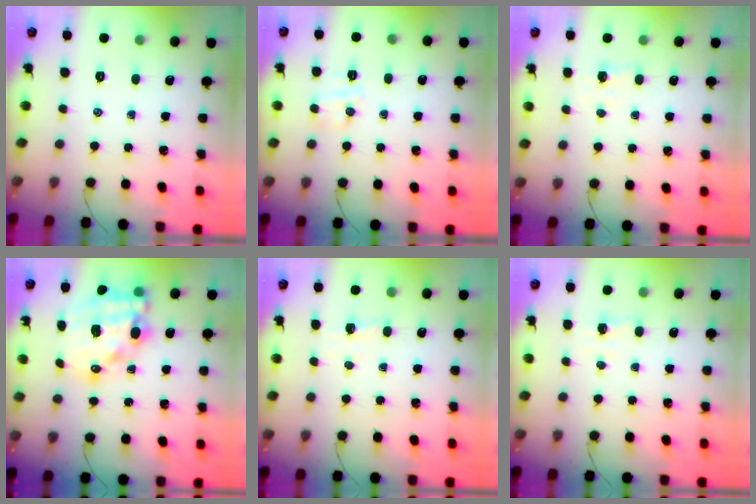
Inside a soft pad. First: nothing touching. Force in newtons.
{"total": 4.0, "press": 3.9, "slide": 0.8}
{"total": 1.8, "press": 1.7, "slide": 0.6}
{"total": 15.0, "press": 14.6, "slide": 3.2}
{"total": 3.0, "press": 2.9, "slide": 0.7}
{"total": 1.8, "press": 1.7, "slide": 0.6}